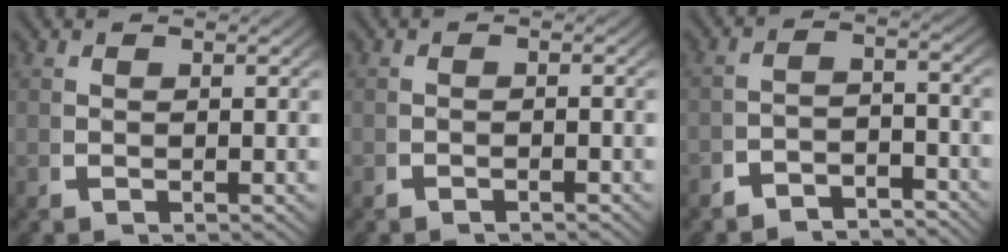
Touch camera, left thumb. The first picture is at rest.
{"total": 0.9, "force": [-0.9, 0.1, 0.1], "torque": [-0.002, -0.002, -0.016]}
{"total": 4.0, "force": [-3.8, 1.0, 0.9], "torque": [-0.005, -0.013, -0.064]}